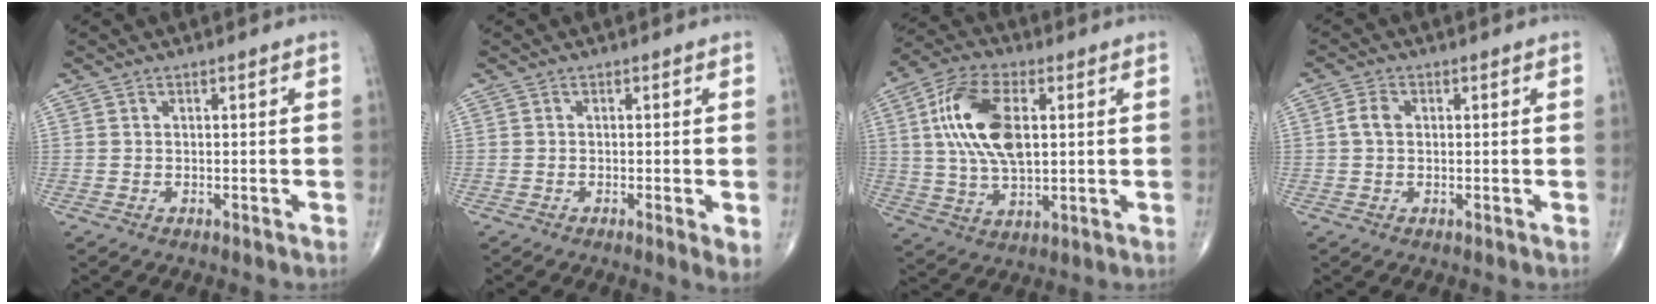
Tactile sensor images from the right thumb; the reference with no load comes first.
{"total": 2.7, "force": [-0.6, 0.4, 2.6], "torque": [-0.044, -0.010, -0.012]}
{"total": 15.3, "force": [3.0, 7.9, 12.9], "torque": [-0.249, 0.006, 0.054]}
{"total": 2.7, "force": [0.3, 1.9, 1.9], "torque": [-0.040, 0.005, 0.003]}